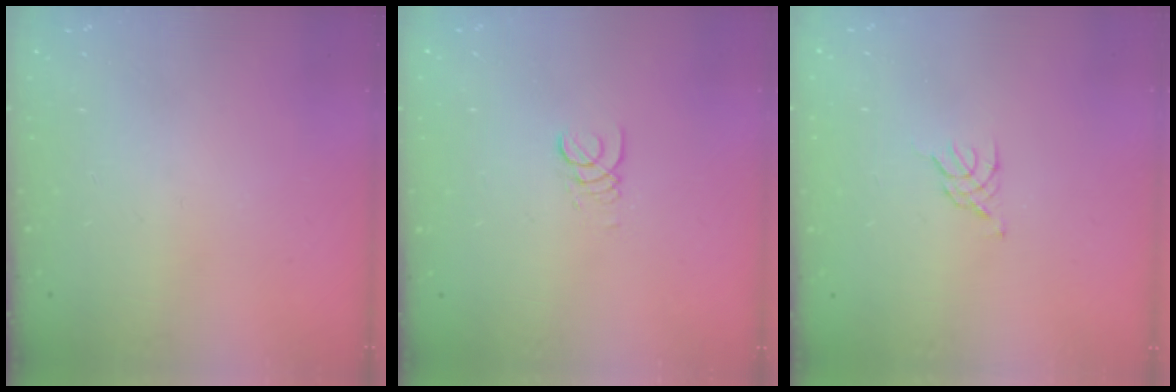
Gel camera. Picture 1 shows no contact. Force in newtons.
{"total": 1.4, "press": 1.4, "slide": 0.2}
{"total": 0.8, "press": 0.7, "slide": 0.3}